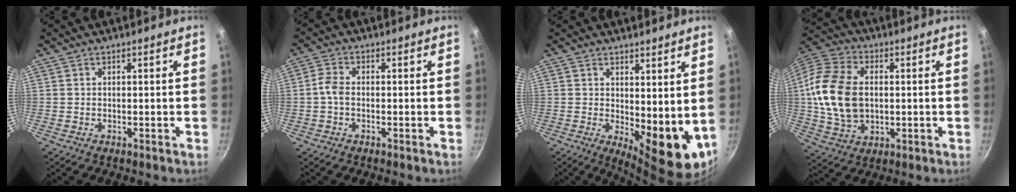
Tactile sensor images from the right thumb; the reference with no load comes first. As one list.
[{"total": 3.2, "force": [-0.7, 2.0, 2.4], "torque": [-0.055, 0.015, -0.022]}, {"total": 11.0, "force": [1.7, 4.8, 9.7], "torque": [-0.113, -0.028, 0.036]}, {"total": 16.7, "force": [0.6, 11.5, 12.1], "torque": [-0.219, 0.011, 0.007]}]